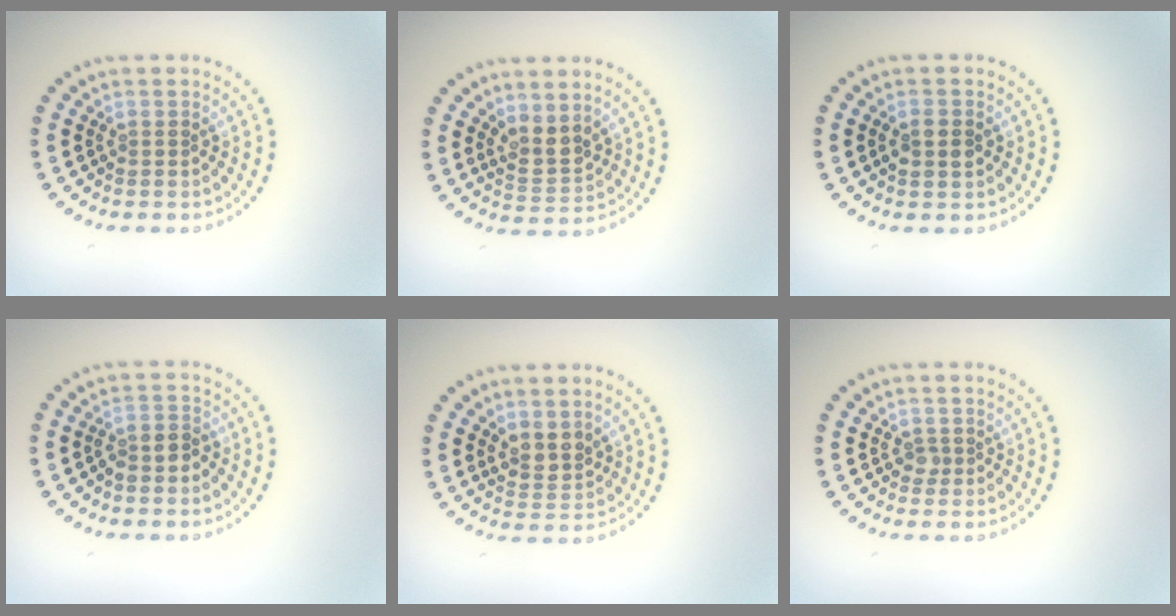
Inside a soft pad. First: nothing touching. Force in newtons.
{"total": 2.3, "press": 1.9, "slide": 1.3}
{"total": 1.7, "press": 1.7, "slide": 0.1}
{"total": 2.0, "press": 1.7, "slide": 1.1}
{"total": 2.1, "press": 1.8, "slide": 1.1}
{"total": 0.8, "press": 0.6, "slide": 0.6}